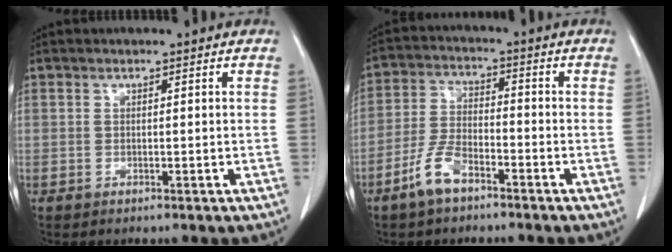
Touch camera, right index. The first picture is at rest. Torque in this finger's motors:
{"motor_torque": [0.46, -0.58, -0.08, -0.06]}